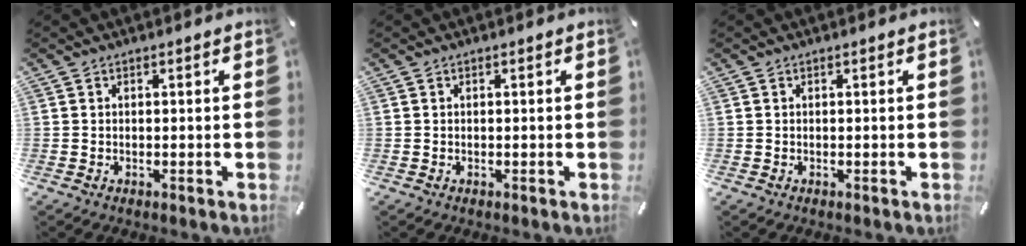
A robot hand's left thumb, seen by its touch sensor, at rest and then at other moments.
{"total": 0.0}
{"total": 0.0}